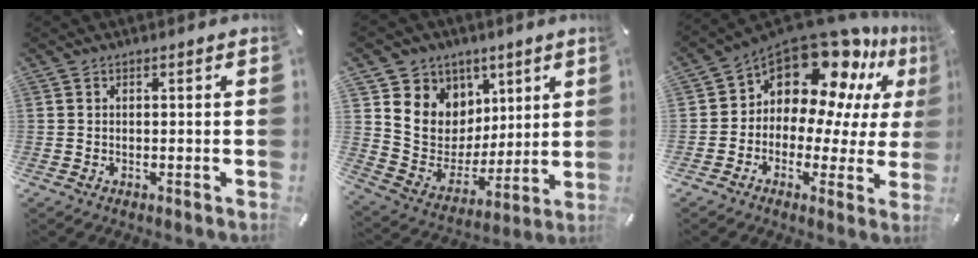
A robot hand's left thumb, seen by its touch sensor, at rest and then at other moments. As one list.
[{"total": 11.3, "force": [3.4, 10.7, 0.9], "torque": [-0.022, -0.044, 0.078]}, {"total": 15.6, "force": [10.4, 8.9, 7.5], "torque": [-0.132, -0.096, 0.178]}]